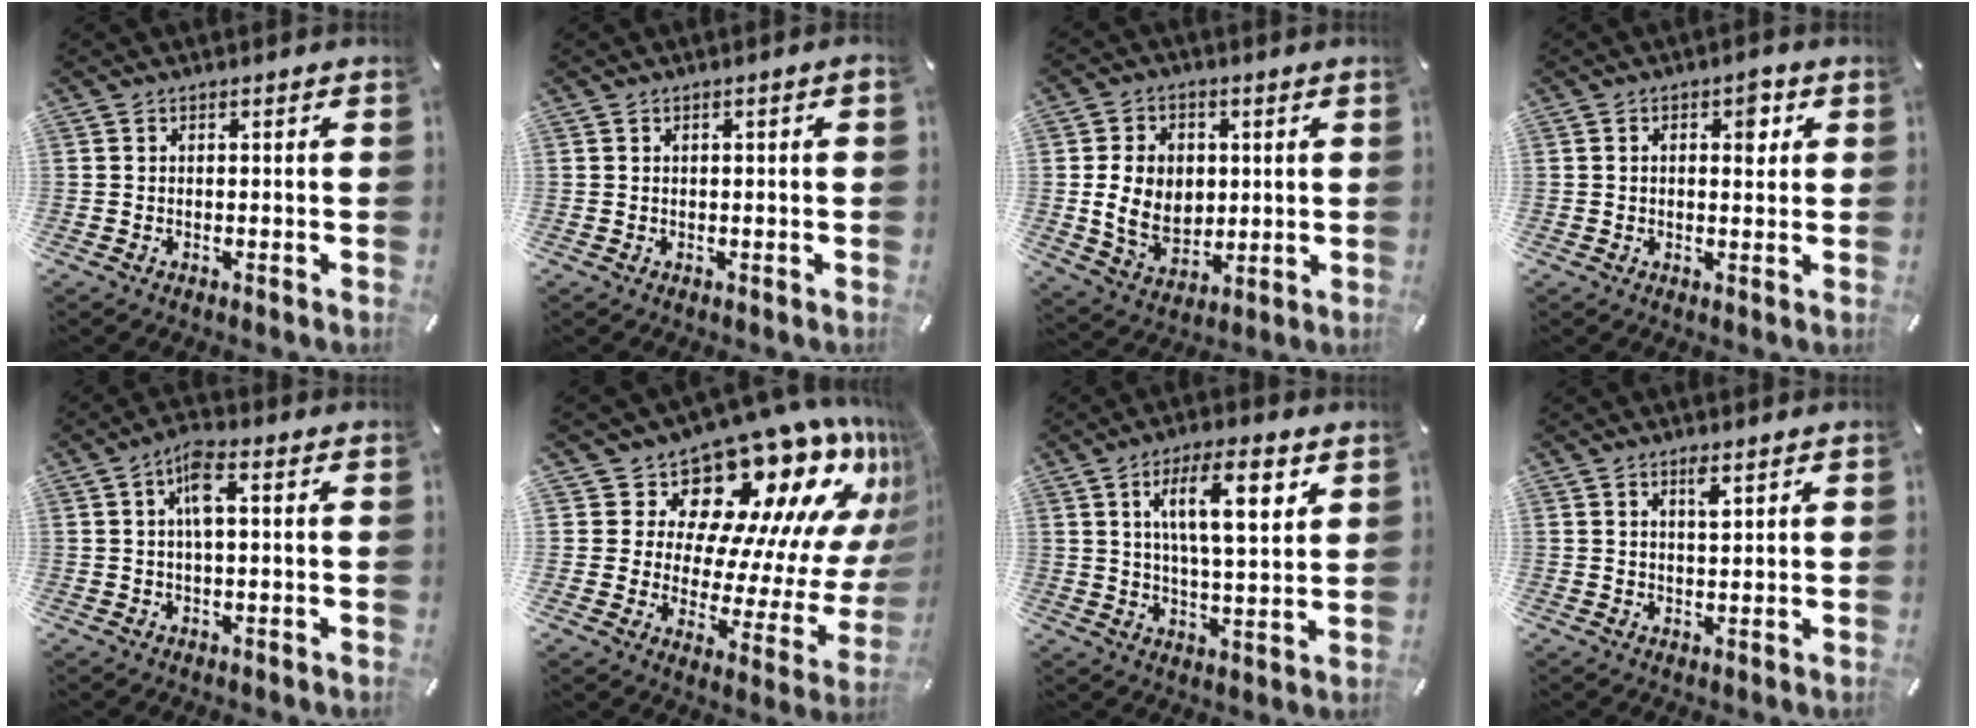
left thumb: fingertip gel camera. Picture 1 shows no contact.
{"total": 1.4, "force": [-0.1, 0.1, 1.4], "torque": [-0.021, -0.002, -0.002]}
{"total": 11.5, "force": [0.7, 9.2, 6.9], "torque": [-0.144, 0.006, 0.013]}
{"total": 4.6, "force": [1.2, 2.4, 3.8], "torque": [-0.039, -0.007, 0.010]}
{"total": 5.7, "force": [0.9, 2.0, 5.3], "torque": [-0.095, 0.007, 0.014]}
{"total": 18.6, "force": [14.4, 8.6, 8.0], "torque": [-0.091, -0.148, 0.240]}
{"total": 13.4, "force": [5.4, 4.6, 11.4], "torque": [-0.180, -0.006, 0.085]}
{"total": 2.7, "force": [1.6, 0.5, 2.1], "torque": [-0.038, -0.001, 0.026]}